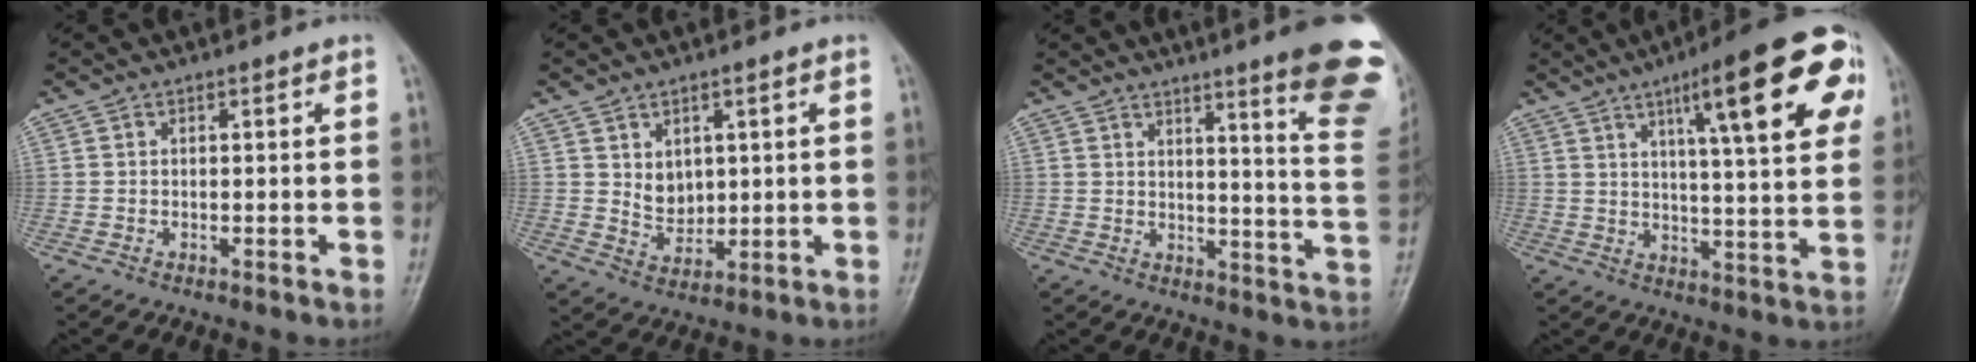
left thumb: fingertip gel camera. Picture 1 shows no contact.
{"total": 4.7, "force": [1.4, 3.6, 2.6], "torque": [-0.024, -0.017, 0.036]}
{"total": 18.6, "force": [12.1, 1.8, 14.0], "torque": [-0.146, -0.081, 0.140]}
{"total": 20.7, "force": [8.8, 4.4, 18.2], "torque": [-0.224, -0.009, 0.118]}